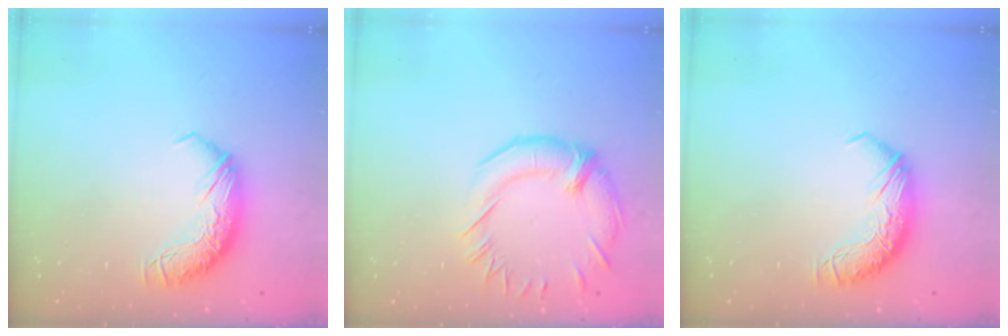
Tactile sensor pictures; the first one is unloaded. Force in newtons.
{"total": 2.0, "press": 1.7, "slide": 1.0}
{"total": 0.0}